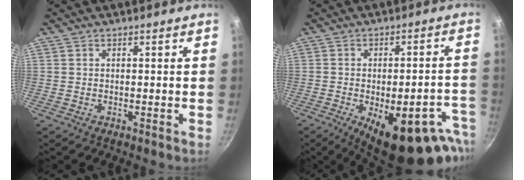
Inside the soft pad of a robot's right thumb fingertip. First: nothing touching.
{"total": 20.8, "force": [-10.9, 8.1, 15.8], "torque": [-0.140, 0.026, -0.140]}